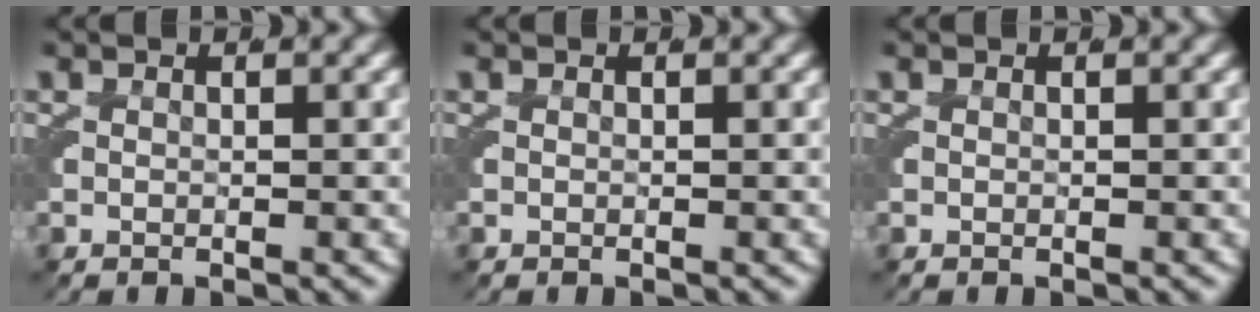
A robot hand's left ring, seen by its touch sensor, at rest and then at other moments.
{"total": 0.0}
{"total": 0.0}